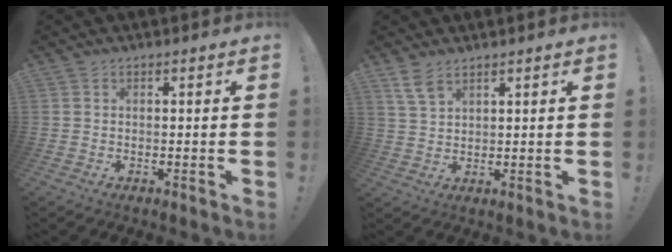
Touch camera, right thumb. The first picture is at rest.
{"total": 5.4, "force": [3.7, 2.3, 3.1], "torque": [-0.055, -0.017, 0.070]}